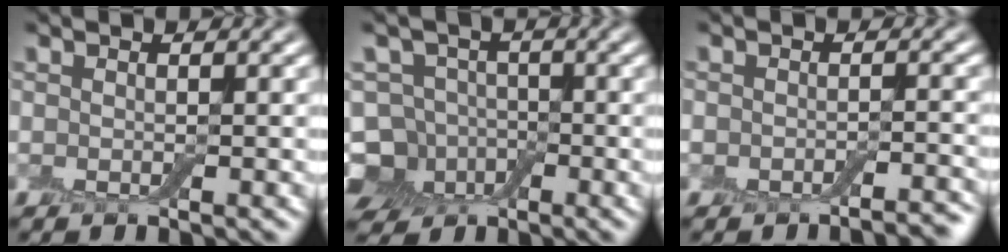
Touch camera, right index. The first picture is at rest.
{"total": 7.3, "force": [-3.7, 5.6, 2.8], "torque": [-0.035, 0.000, -0.080]}
{"total": 3.2, "force": [-2.8, 1.0, 1.1], "torque": [-0.012, 0.000, -0.033]}